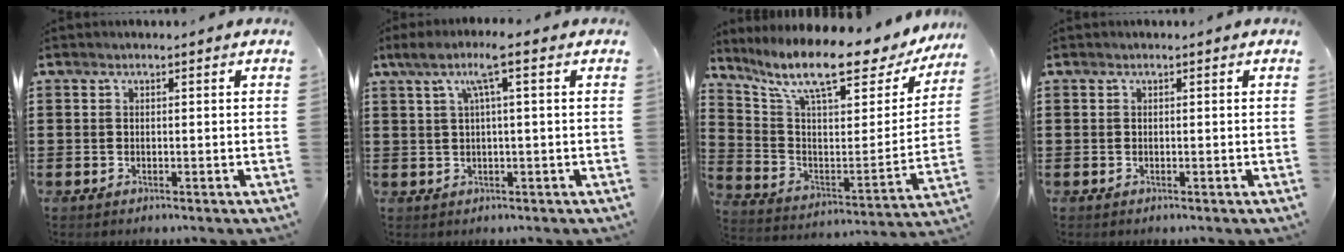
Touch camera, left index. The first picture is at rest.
{"total": 4.7, "force": [1.3, 0.1, 4.5], "torque": [-0.092, 0.003, 0.017]}
{"total": 12.4, "force": [9.6, 2.1, 7.7], "torque": [-0.169, -0.069, 0.157]}
{"total": 0.0}